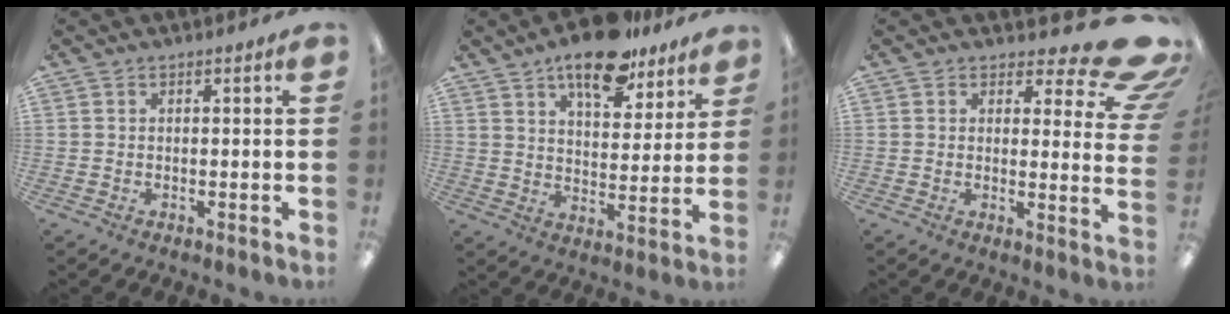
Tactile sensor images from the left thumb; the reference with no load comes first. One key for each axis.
{"total": 14.3, "fx": 10.6, "fy": 6.0, "fz": 7.5, "tx": -0.104, "ty": -0.056, "tz": 0.182}
{"total": 10.7, "fx": 6.8, "fy": 3.8, "fz": 7.3, "tx": -0.086, "ty": -0.056, "tz": 0.121}